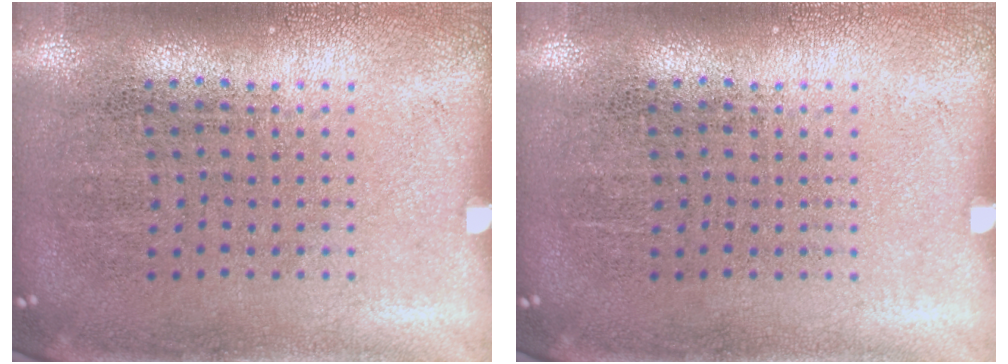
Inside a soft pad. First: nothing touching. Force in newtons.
{"total": 0.0}